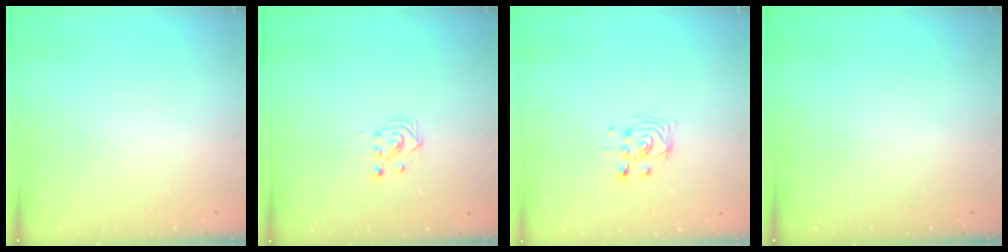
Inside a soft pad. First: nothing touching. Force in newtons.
{"total": 2.9, "press": 2.9, "slide": 0.2}
{"total": 5.8, "press": 5.8, "slide": 0.5}
{"total": 0.0}